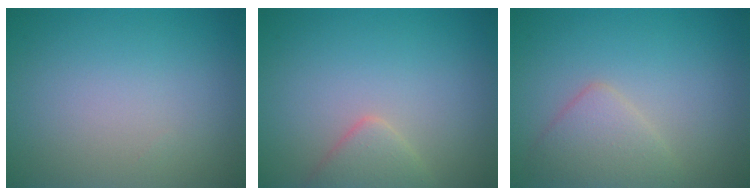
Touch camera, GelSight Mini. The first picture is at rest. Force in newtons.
{"total": 2.2, "press": 2.2, "slide": 0.2}
{"total": 2.8, "press": 2.8, "slide": 0.1}